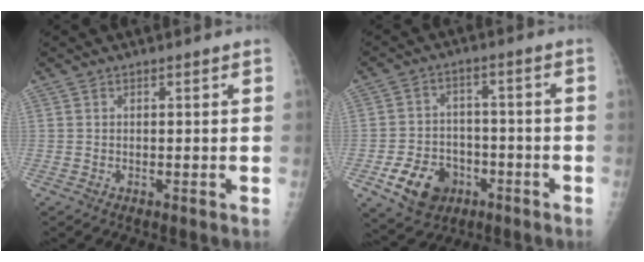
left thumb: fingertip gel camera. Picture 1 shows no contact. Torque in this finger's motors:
{"motor_torque": [-0.34, 1.15, 0.05, 0.03, 0.00]}